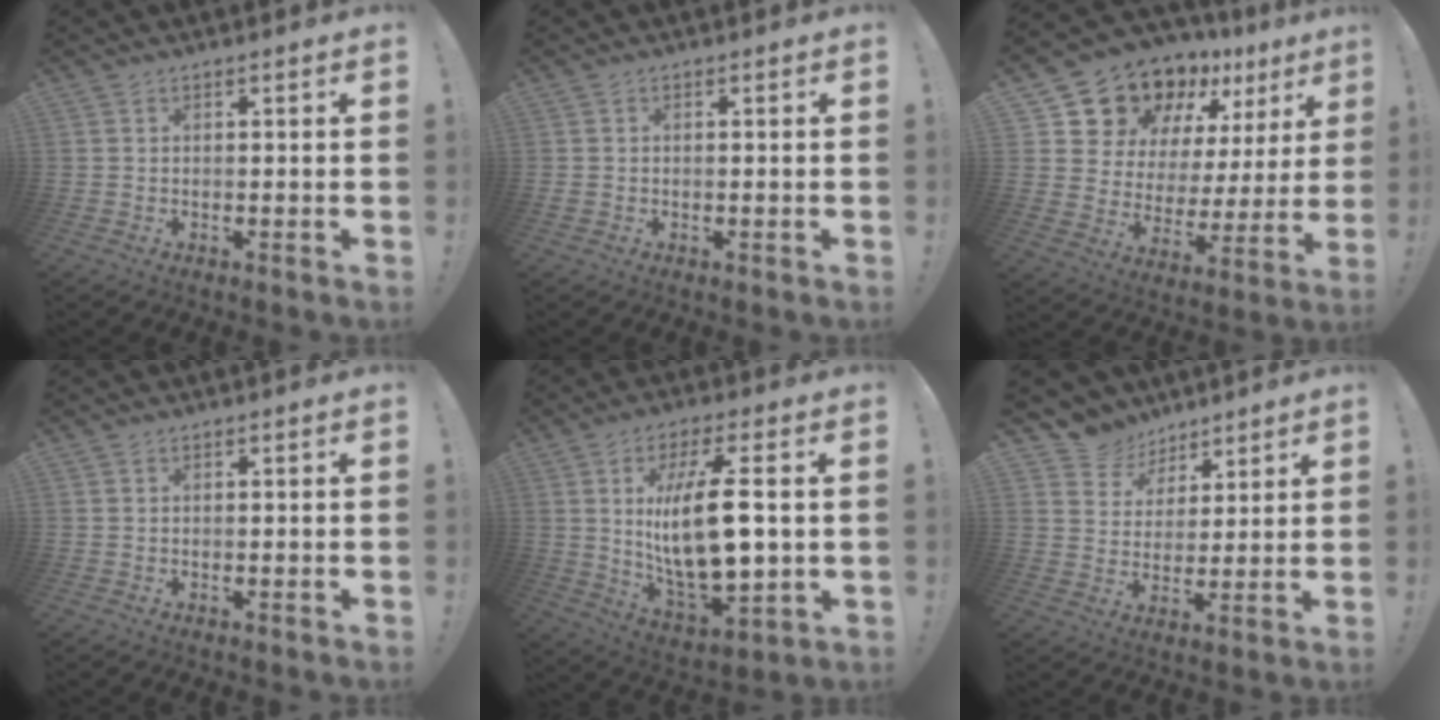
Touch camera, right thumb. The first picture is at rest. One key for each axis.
{"total": 0.9, "fx": -0.1, "fy": 0.8, "fz": 0.4, "tx": -0.009, "ty": 0.004, "tz": -0.001}
{"total": 15.9, "fx": 13.2, "fy": 7.8, "fz": 3.9, "tx": -0.074, "ty": -0.109, "tz": 0.254}
{"total": 0.0}
{"total": 19.1, "fx": 2.4, "fy": 6.9, "fz": 17.7, "tx": -0.339, "ty": -0.018, "tz": 0.029}
{"total": 8.6, "fx": 6.0, "fy": 6.1, "fz": 0.6, "tx": -0.019, "ty": -0.050, "tz": 0.122}